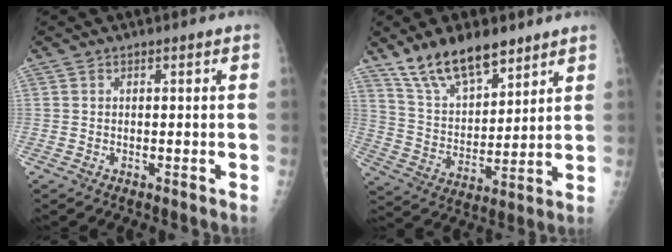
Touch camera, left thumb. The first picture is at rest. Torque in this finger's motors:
{"motor_torque": [0.09, 0.09, 0.86, -0.77, 0.06]}